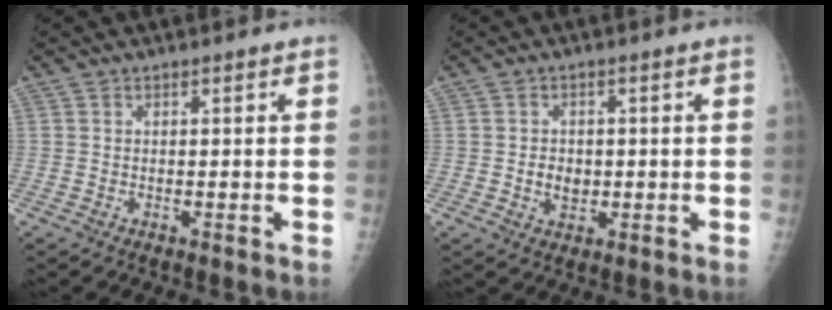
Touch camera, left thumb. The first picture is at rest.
{"total": 3.7, "force": [-0.4, 3.0, 2.2], "torque": [-0.020, 0.003, -0.003]}